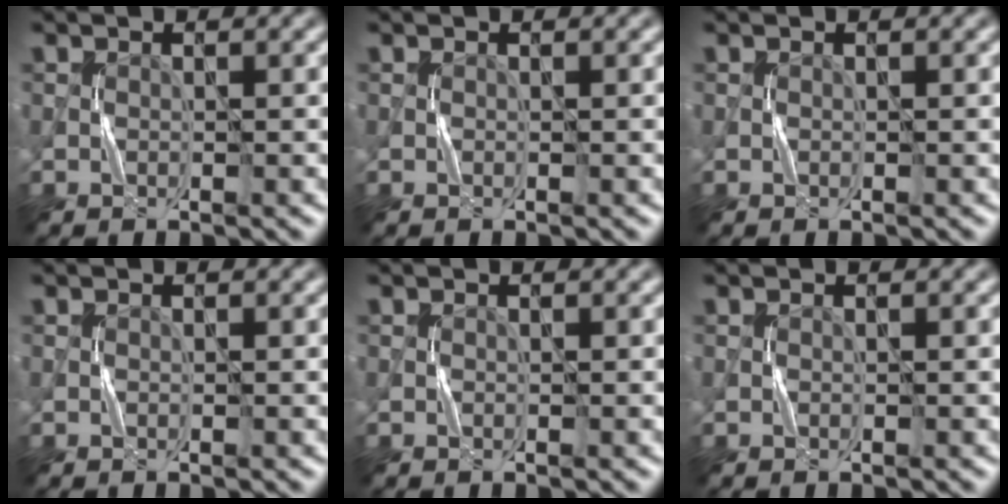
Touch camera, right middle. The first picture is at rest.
{"total": 0.0}
{"total": 0.0}
{"total": 0.0}
{"total": 0.0}
{"total": 0.0}